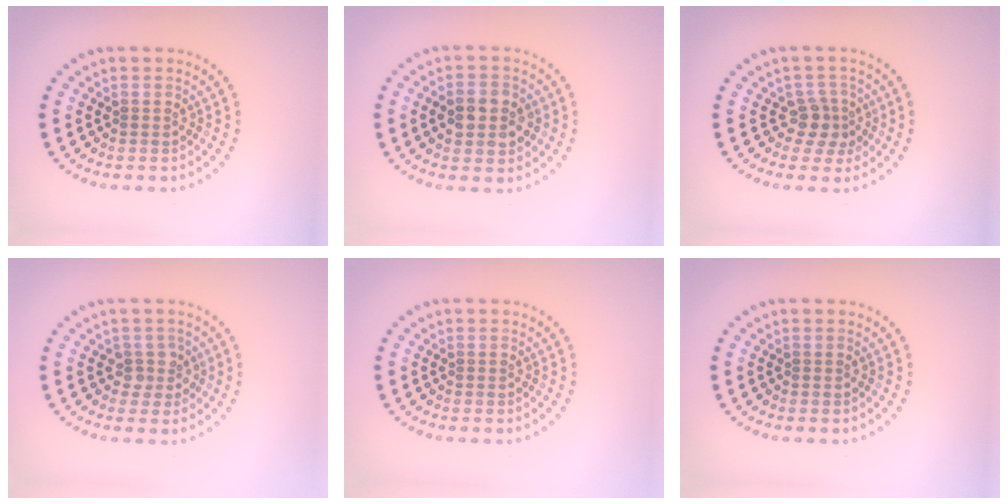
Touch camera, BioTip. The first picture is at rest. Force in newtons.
{"total": 3.8, "press": 3.8, "slide": 0.2}
{"total": 2.3, "press": 1.8, "slide": 1.5}
{"total": 1.8, "press": 1.3, "slide": 1.2}
{"total": 0.0}
{"total": 0.0}